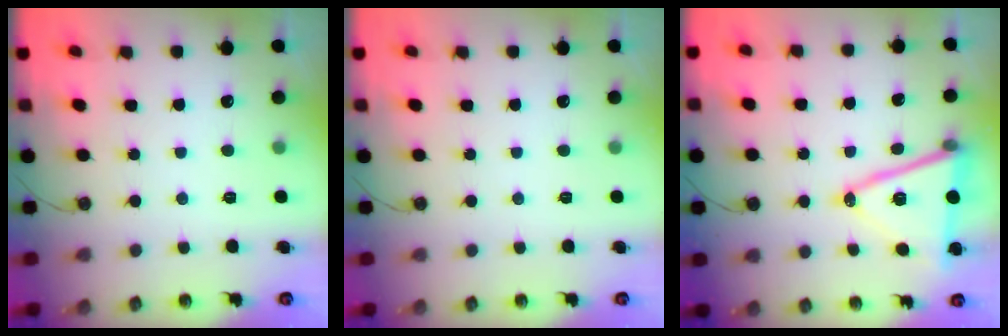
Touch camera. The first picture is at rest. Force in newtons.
{"total": 0.0}
{"total": 15.4, "press": 14.9, "slide": 3.8}